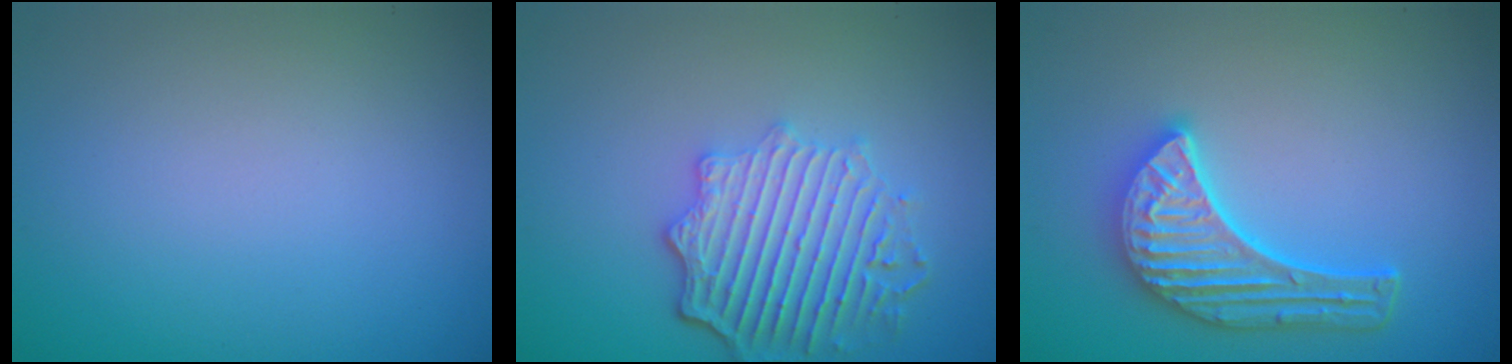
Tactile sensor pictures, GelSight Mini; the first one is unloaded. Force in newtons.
{"total": 5.8, "press": 4.6, "slide": 3.6}
{"total": 5.4, "press": 4.5, "slide": 3.0}